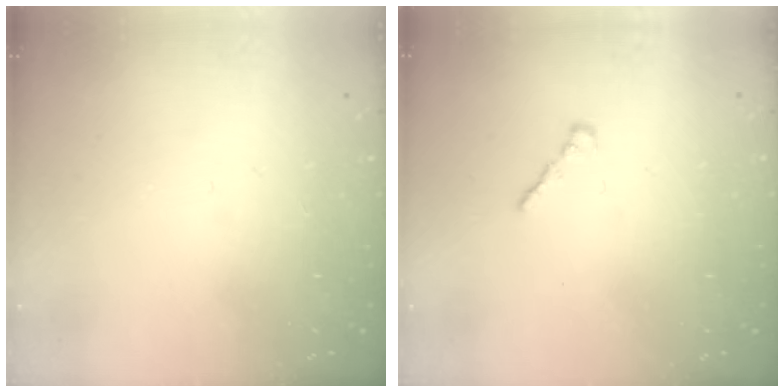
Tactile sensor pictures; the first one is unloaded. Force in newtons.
{"total": 1.4, "press": 1.3, "slide": 0.5}